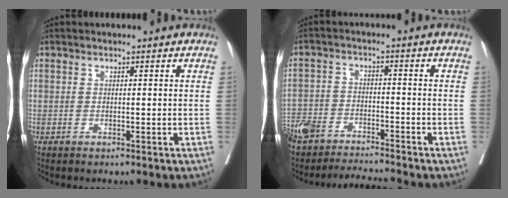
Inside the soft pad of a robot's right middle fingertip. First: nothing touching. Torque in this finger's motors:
{"motor_torque": [1.02, -1.12, 0.26, 0.09]}